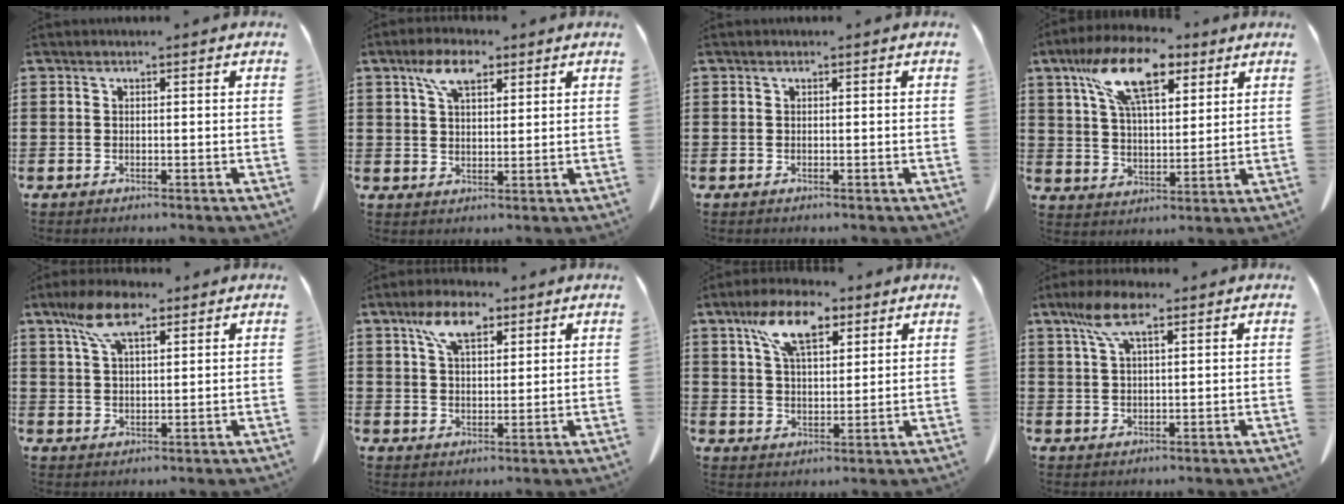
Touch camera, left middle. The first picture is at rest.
{"total": 6.3, "force": [3.6, 3.0, 4.3], "torque": [-0.088, 0.007, 0.063]}
{"total": 0.0}
{"total": 13.8, "force": [8.1, 5.9, 9.4], "torque": [-0.184, -0.005, 0.147]}
{"total": 8.1, "force": [5.1, 2.9, 5.6], "torque": [-0.124, 0.004, 0.095]}
{"total": 7.3, "force": [4.3, 3.5, 4.9], "torque": [-0.101, 0.007, 0.077]}
{"total": 10.0, "force": [6.0, 4.4, 6.8], "torque": [-0.133, -0.001, 0.107]}
{"total": 6.5, "force": [3.6, 1.8, 5.1], "torque": [-0.108, 0.005, 0.065]}